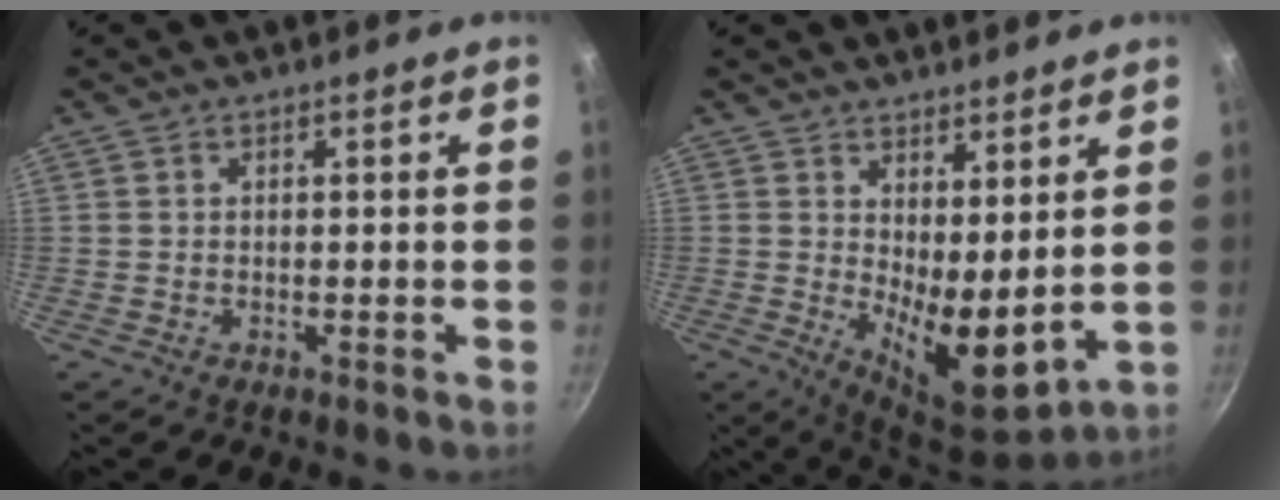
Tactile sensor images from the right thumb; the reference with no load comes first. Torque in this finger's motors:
{"motor_torque": [-0.72, 0.97, 0.70, 0.81, 0.10]}